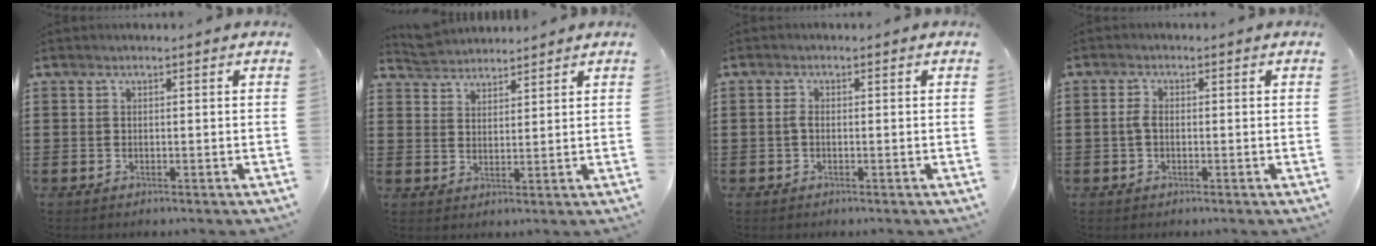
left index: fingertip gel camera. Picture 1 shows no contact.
{"total": 3.4, "force": [3.3, 0.7, -0.3], "torque": [-0.009, -0.008, 0.064]}
{"total": 1.2, "force": [-0.3, 0.5, 1.1], "torque": [-0.030, -0.004, -0.007]}
{"total": 2.1, "force": [-0.2, 1.0, 1.8], "torque": [-0.044, -0.002, -0.006]}